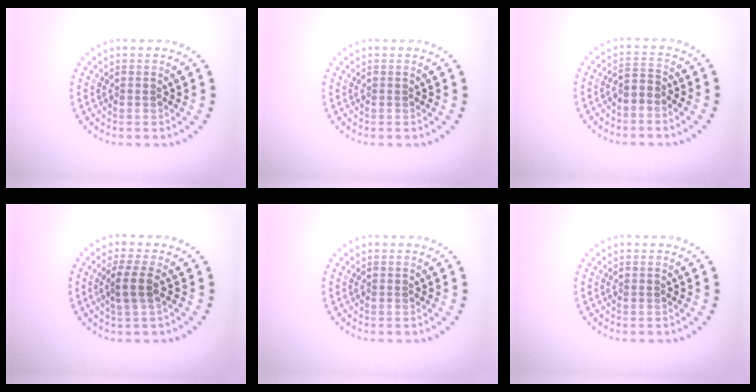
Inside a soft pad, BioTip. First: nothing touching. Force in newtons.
{"total": 0.0}
{"total": 1.7, "press": 1.3, "slide": 1.2}
{"total": 2.2, "press": 1.8, "slide": 1.3}
{"total": 0.0}
{"total": 0.0}